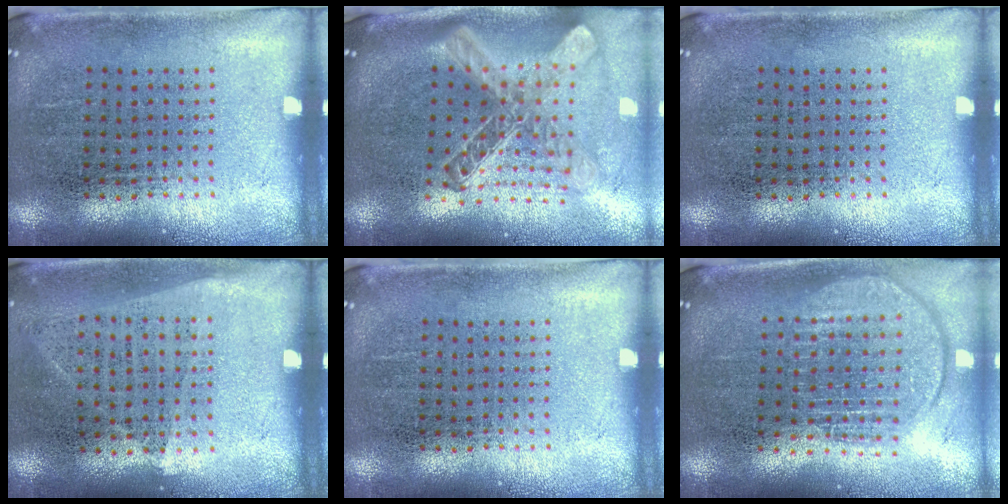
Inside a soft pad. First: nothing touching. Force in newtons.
{"total": 2.8, "press": 2.0, "slide": 1.9}
{"total": 0.0}
{"total": 1.0, "press": 0.8, "slide": 0.5}
{"total": 0.0}
{"total": 1.8, "press": 1.5, "slide": 1.0}